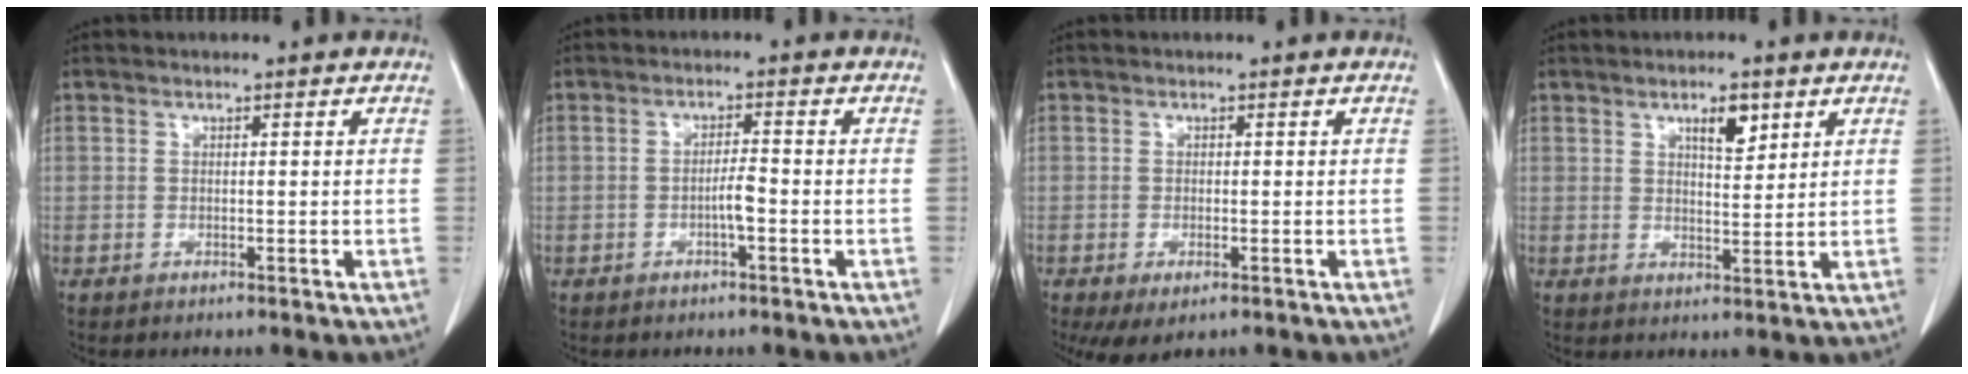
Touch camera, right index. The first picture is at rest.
{"total": 2.3, "force": [-0.8, 0.2, 2.2], "torque": [-0.034, 0.004, -0.013]}
{"total": 4.2, "force": [-2.2, 1.7, 3.1], "torque": [-0.053, -0.012, -0.028]}
{"total": 4.4, "force": [2.5, 1.4, 3.4], "torque": [-0.056, -0.002, 0.042]}